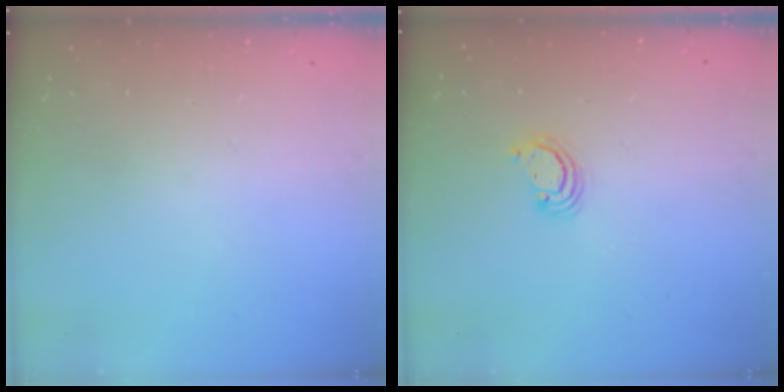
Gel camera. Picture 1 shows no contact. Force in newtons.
{"total": 2.3, "press": 2.3, "slide": 0.3}